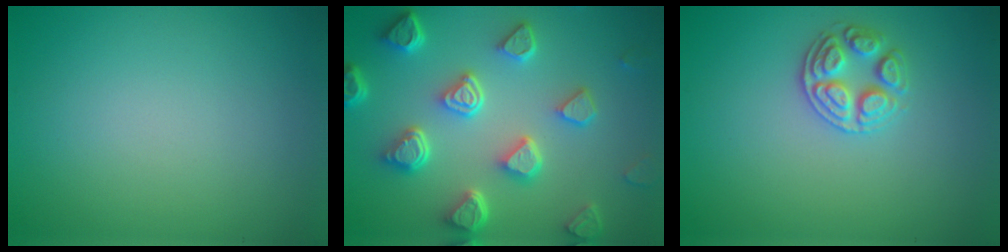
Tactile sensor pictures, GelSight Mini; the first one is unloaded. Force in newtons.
{"total": 6.7, "press": 5.3, "slide": 4.1}
{"total": 2.6, "press": 2.6, "slide": 0.4}